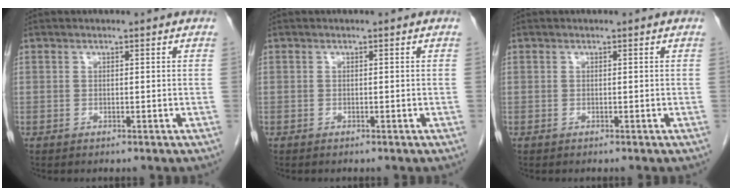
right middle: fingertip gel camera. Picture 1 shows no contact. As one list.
[{"total": 0.0}, {"total": 0.0}]